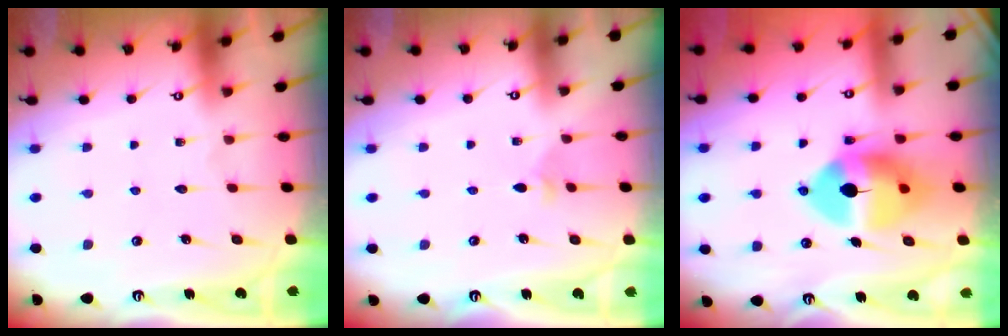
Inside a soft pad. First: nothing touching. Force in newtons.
{"total": 2.5, "press": 2.5, "slide": 0.6}
{"total": 13.7, "press": 13.5, "slide": 2.3}